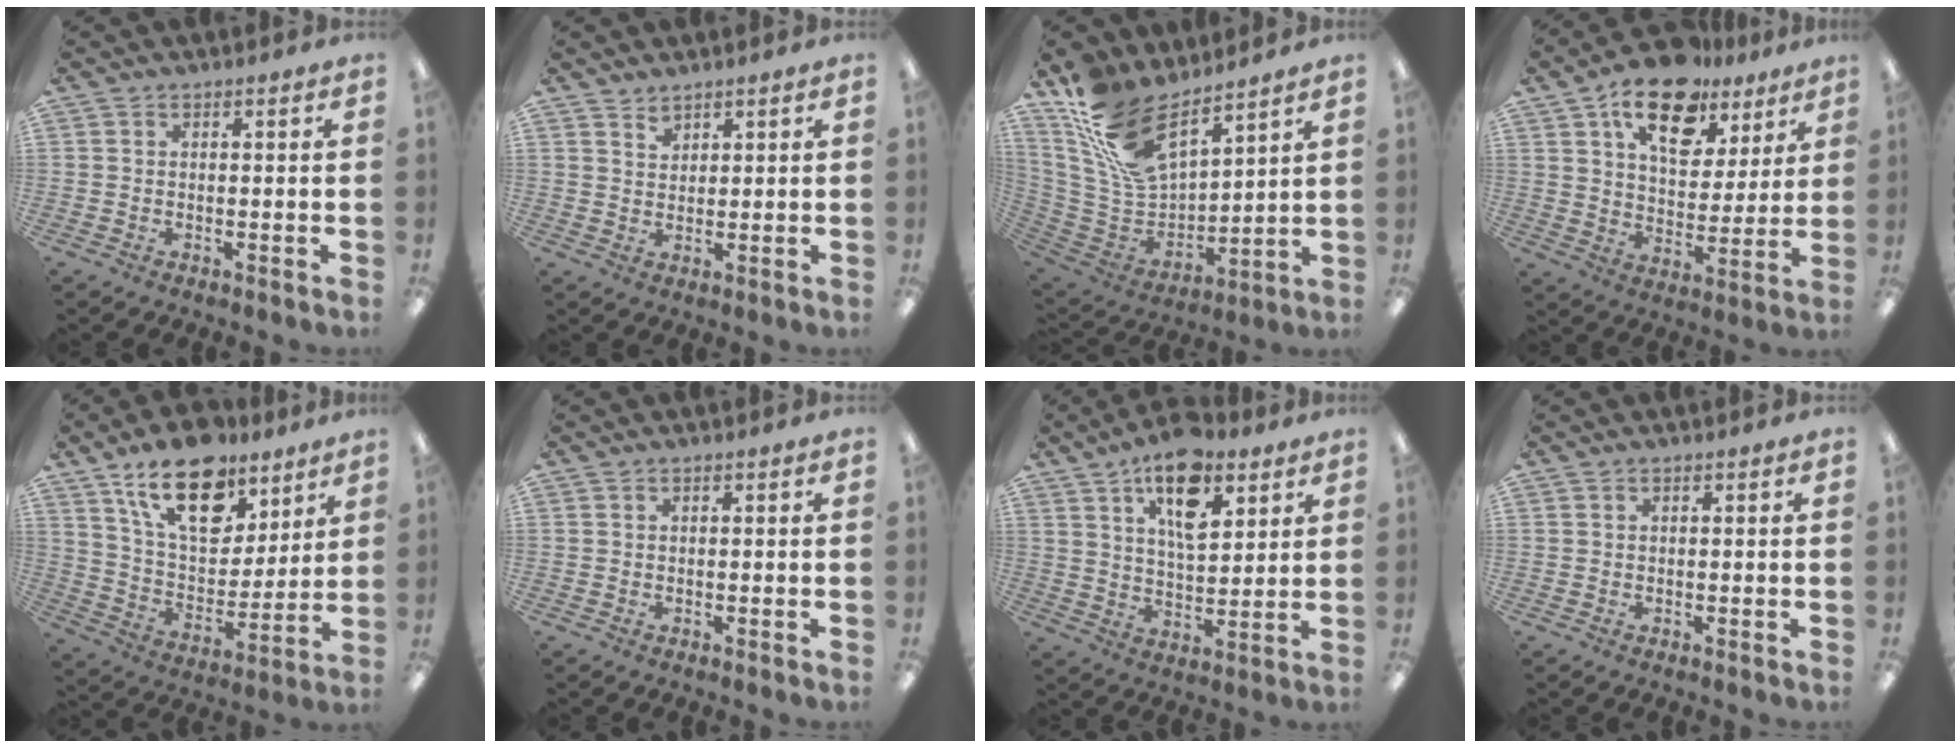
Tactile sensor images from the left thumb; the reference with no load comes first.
{"total": 2.3, "force": [2.0, 1.0, 0.1], "torque": [0.003, -0.010, 0.039]}
{"total": 17.3, "force": [12.4, 7.4, 9.5], "torque": [-0.224, -0.074, 0.230]}
{"total": 17.0, "force": [10.8, 9.3, 9.3], "torque": [-0.140, -0.050, 0.189]}
{"total": 19.5, "force": [12.5, 10.2, 10.9], "torque": [-0.180, -0.060, 0.221]}
{"total": 0.0}
{"total": 14.0, "force": [8.3, 6.7, 9.1], "torque": [-0.135, -0.030, 0.143]}
{"total": 0.0}